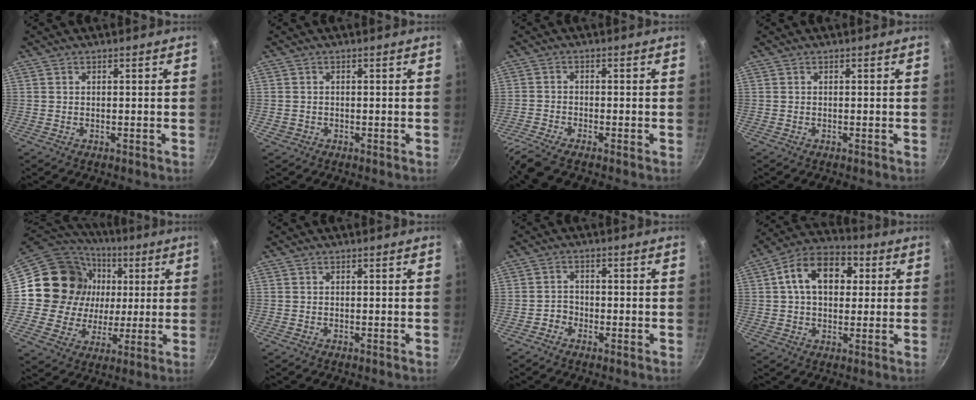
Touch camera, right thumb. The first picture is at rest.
{"total": 1.1, "force": [-0.3, 1.0, 0.3], "torque": [-0.005, 0.002, -0.001]}
{"total": 5.2, "force": [-4.2, 0.6, 3.0], "torque": [-0.083, 0.012, -0.092]}
{"total": 0.0}
{"total": 20.1, "force": [3.0, 18.1, 8.2], "torque": [-0.137, 0.010, 0.052]}
{"total": 0.0}
{"total": 2.2, "force": [-1.3, 1.7, 0.5], "torque": [0.003, 0.014, -0.024]}
{"total": 13.9, "force": [3.1, 9.5, 9.7], "torque": [-0.124, 0.019, 0.033]}